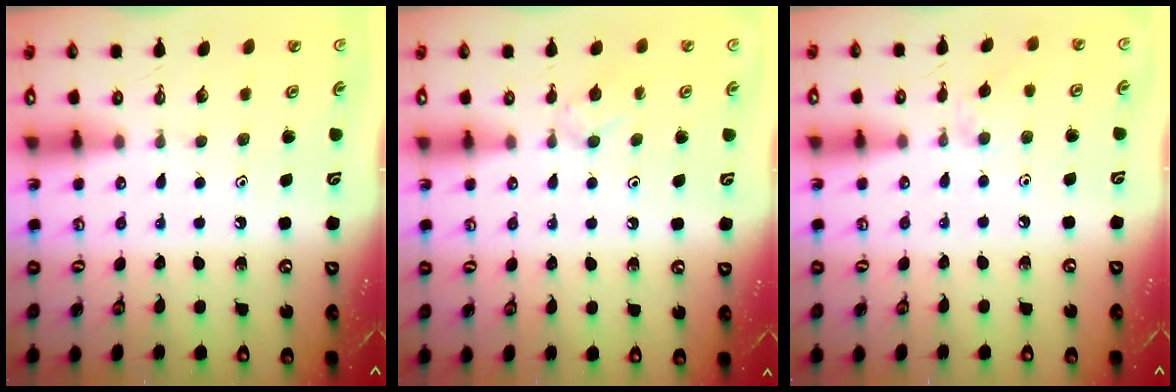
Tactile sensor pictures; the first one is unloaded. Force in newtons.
{"total": 5.7, "press": 5.6, "slide": 0.9}
{"total": 7.3, "press": 7.2, "slide": 0.7}